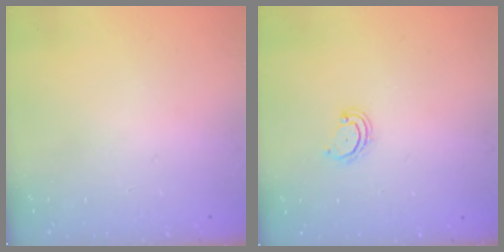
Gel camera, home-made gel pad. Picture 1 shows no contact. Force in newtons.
{"total": 2.8, "press": 2.8, "slide": 0.2}